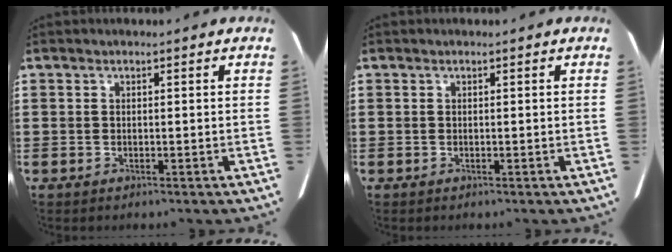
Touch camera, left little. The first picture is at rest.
{"total": 0.0}